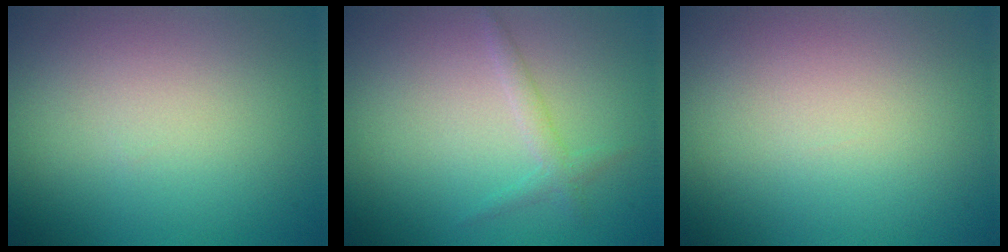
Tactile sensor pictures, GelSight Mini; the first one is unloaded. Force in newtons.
{"total": 1.3, "press": 1.3, "slide": 0.1}
{"total": 0.0}